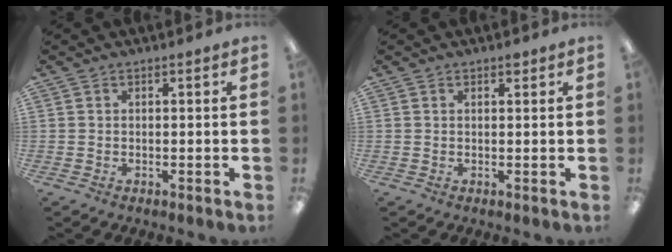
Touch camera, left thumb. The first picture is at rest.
{"total": 1.1, "force": [0.9, 0.3, 0.6], "torque": [-0.004, -0.003, 0.014]}